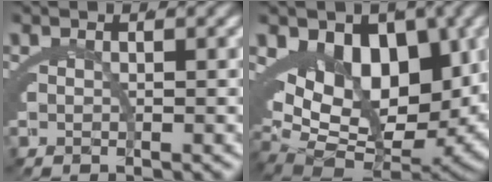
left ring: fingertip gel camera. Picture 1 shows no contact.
{"total": 17.1, "force": [-1.6, 12.4, 11.6], "torque": [-0.227, -0.059, 0.000]}